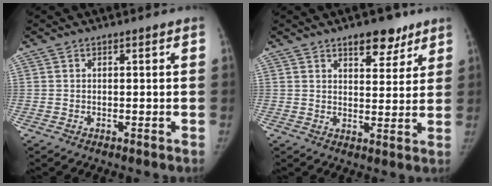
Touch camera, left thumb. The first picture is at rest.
{"total": 7.5, "force": [5.1, 3.7, 4.2], "torque": [-0.023, -0.027, 0.073]}